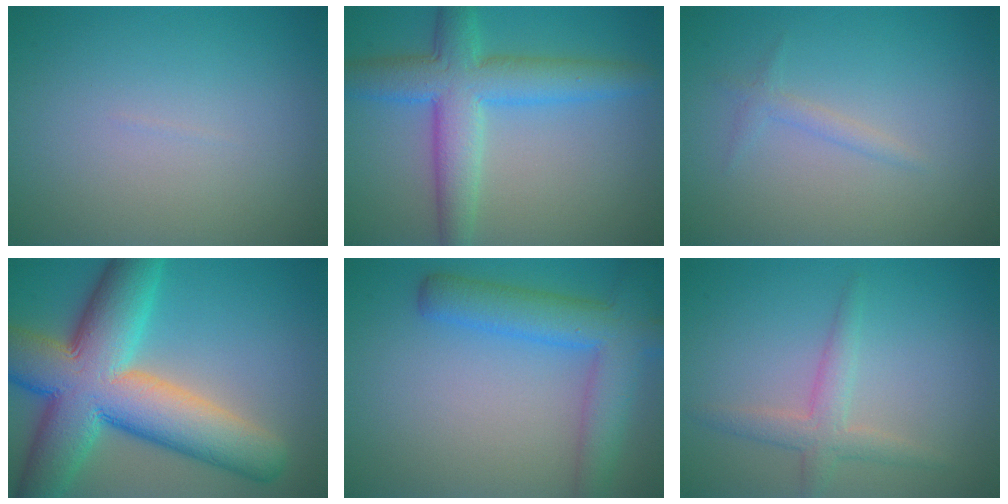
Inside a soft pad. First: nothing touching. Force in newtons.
{"total": 5.4, "press": 5.4, "slide": 0.2}
{"total": 1.1, "press": 1.1, "slide": 0.1}
{"total": 14.0, "press": 14.0, "slide": 0.7}
{"total": 6.0, "press": 6.0, "slide": 0.3}
{"total": 2.6, "press": 2.5, "slide": 0.1}